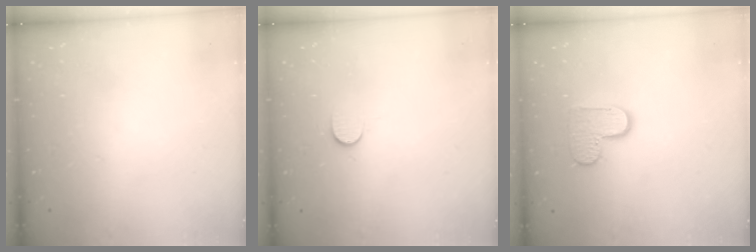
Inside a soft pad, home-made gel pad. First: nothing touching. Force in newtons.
{"total": 5.7, "press": 5.6, "slide": 0.7}
{"total": 8.3, "press": 8.2, "slide": 0.4}